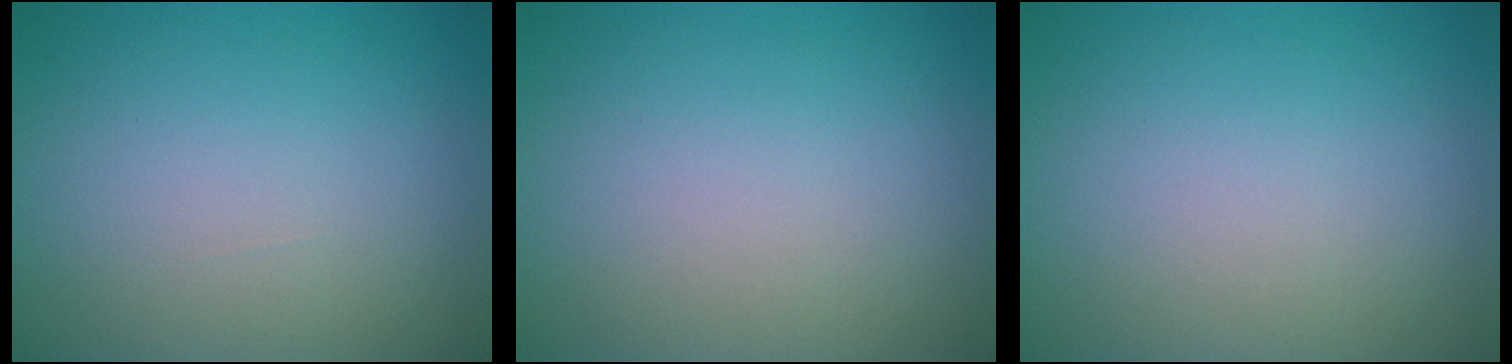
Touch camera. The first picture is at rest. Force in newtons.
{"total": 0.0}
{"total": 0.0}